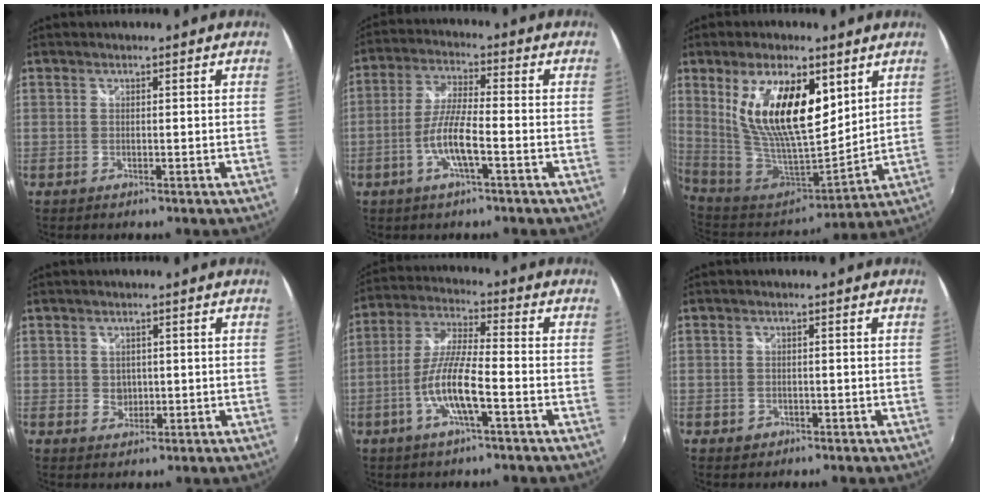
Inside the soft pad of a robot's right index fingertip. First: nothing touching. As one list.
[{"total": 7.8, "force": [-3.1, 1.0, 7.1], "torque": [-0.146, -0.001, -0.059]}, {"total": 19.2, "force": [7.1, 8.0, 16.0], "torque": [-0.299, -0.004, 0.143]}, {"total": 2.3, "force": [0.1, 2.2, 0.7], "torque": [-0.008, 0.001, 0.003]}, {"total": 10.1, "force": [-3.9, 1.4, 9.2], "torque": [-0.195, -0.002, -0.076]}, {"total": 2.1, "force": [-1.0, 1.7, 0.6], "torque": [-0.014, -0.002, -0.014]}]